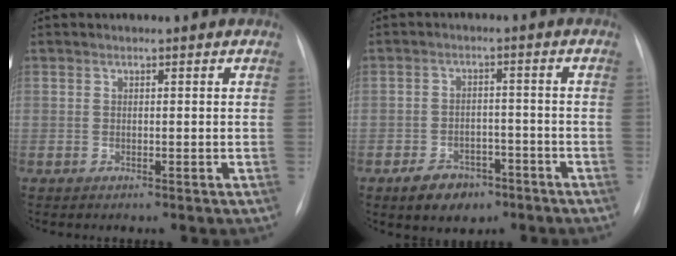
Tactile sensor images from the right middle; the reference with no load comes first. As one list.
[{"total": 6.1, "force": [-3.8, 3.7, 2.9], "torque": [-0.047, 0.005, -0.052]}]